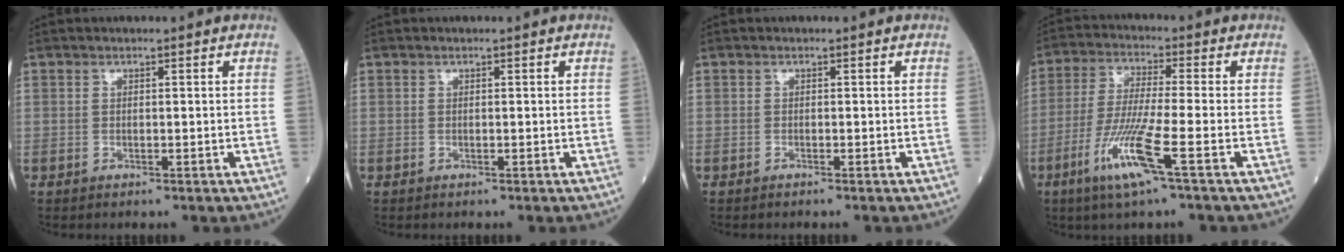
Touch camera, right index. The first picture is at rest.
{"total": 0.0}
{"total": 0.0}
{"total": 9.8, "force": [-4.6, -0.7, 8.6], "torque": [-0.173, -0.021, -0.095]}